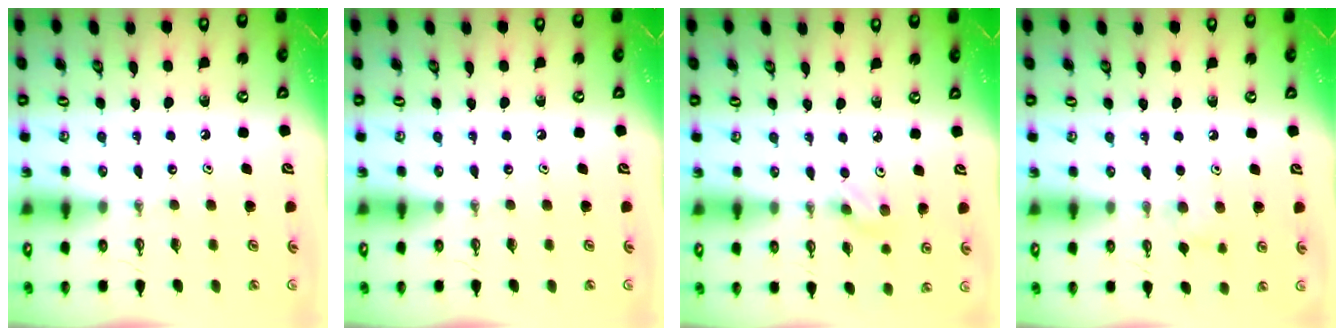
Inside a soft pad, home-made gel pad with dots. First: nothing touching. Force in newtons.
{"total": 0.0}
{"total": 3.3, "press": 2.9, "slide": 1.4}
{"total": 5.3, "press": 5.1, "slide": 1.4}